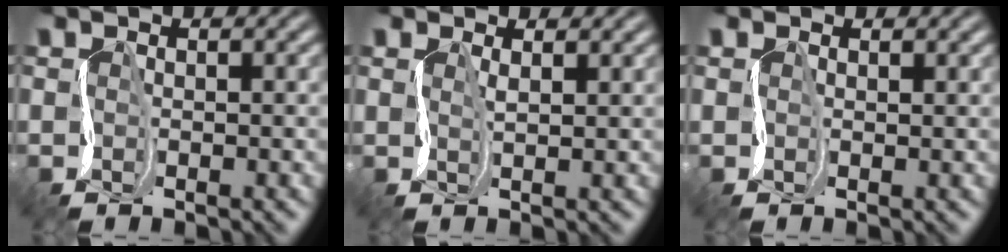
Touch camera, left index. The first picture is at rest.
{"total": 1.2, "force": [1.1, 0.5, -0.1], "torque": [0.009, 0.008, 0.013]}
{"total": 1.0, "force": [0.7, 0.4, -0.6], "torque": [0.018, 0.007, 0.011]}